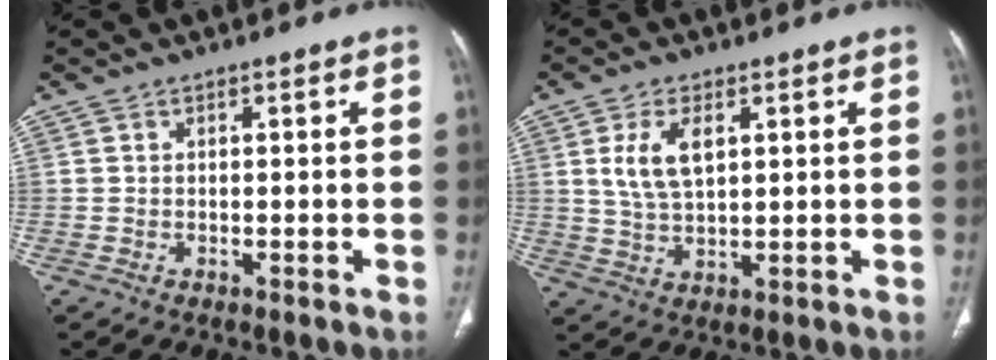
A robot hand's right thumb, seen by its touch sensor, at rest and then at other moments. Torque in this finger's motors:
{"motor_torque": [-0.14, 0.19, 0.12, 0.14, 0.06]}